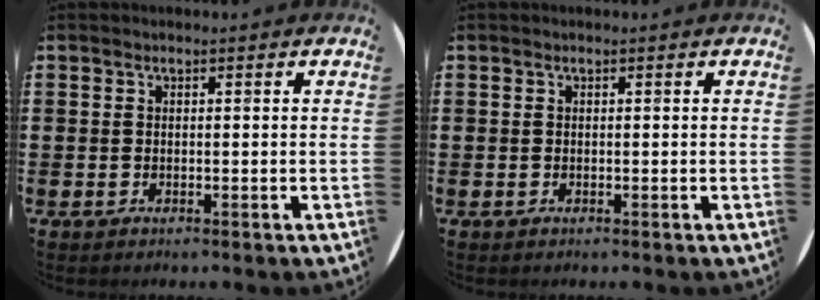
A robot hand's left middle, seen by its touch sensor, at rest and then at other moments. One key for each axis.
{"total": 0.0}